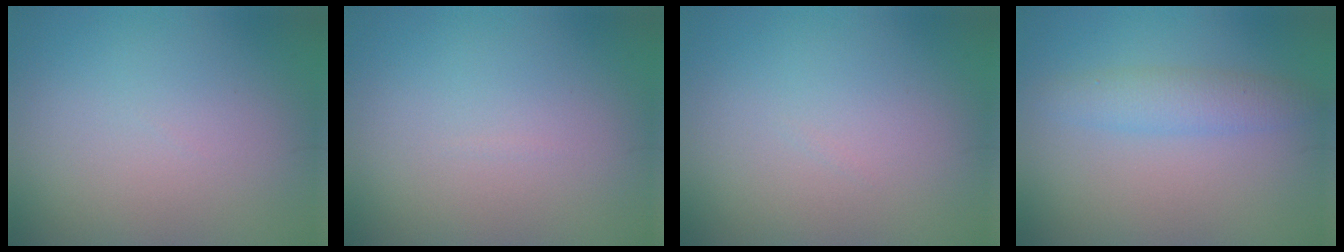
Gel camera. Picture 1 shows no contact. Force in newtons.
{"total": 0.0}
{"total": 0.0}
{"total": 2.5, "press": 2.5, "slide": 0.2}